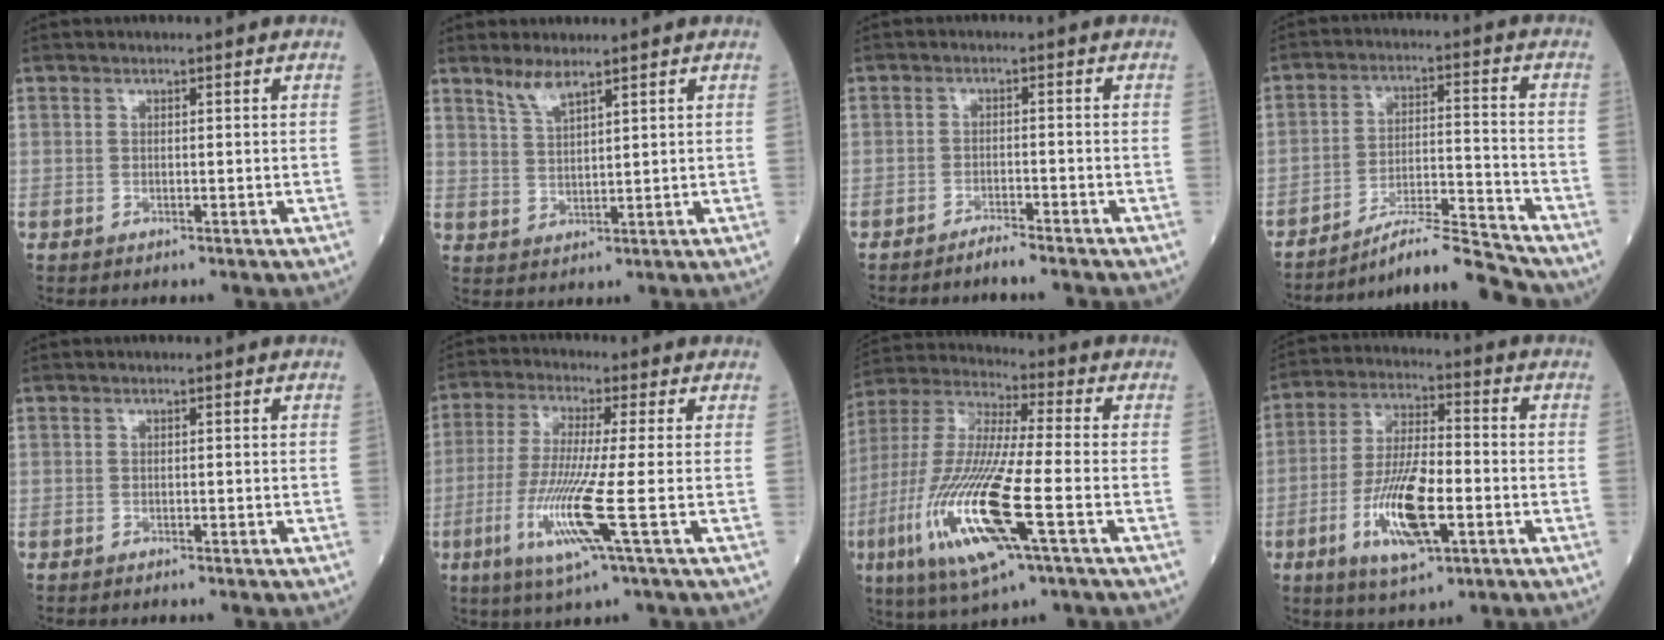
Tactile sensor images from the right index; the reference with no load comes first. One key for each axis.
{"total": 3.4, "fx": 2.8, "fy": 0.2, "fz": 1.9, "tx": -0.044, "ty": -0.005, "tz": 0.059}
{"total": 3.0, "fx": -2.9, "fy": -0.4, "fz": 0.9, "tx": -0.014, "ty": -0.005, "tz": -0.045}
{"total": 10.1, "fx": -9.8, "fy": -0.5, "fz": 2.6, "tx": -0.040, "ty": 0.019, "tz": -0.170}
{"total": 1.2, "fx": -1.1, "fy": 0.0, "fz": 0.5, "tx": -0.006, "ty": 0.000, "tz": -0.015}
{"total": 10.5, "fx": -3.2, "fy": -1.1, "fz": 9.9, "tx": -0.207, "ty": -0.026, "tz": -0.070}
{"total": 19.5, "fx": -6.5, "fy": 2.2, "fz": 18.2, "tx": -0.401, "ty": -0.029, "tz": -0.121}
{"total": 12.3, "fx": -4.2, "fy": 3.2, "fz": 11.2, "tx": -0.219, "ty": -0.007, "tz": -0.074}